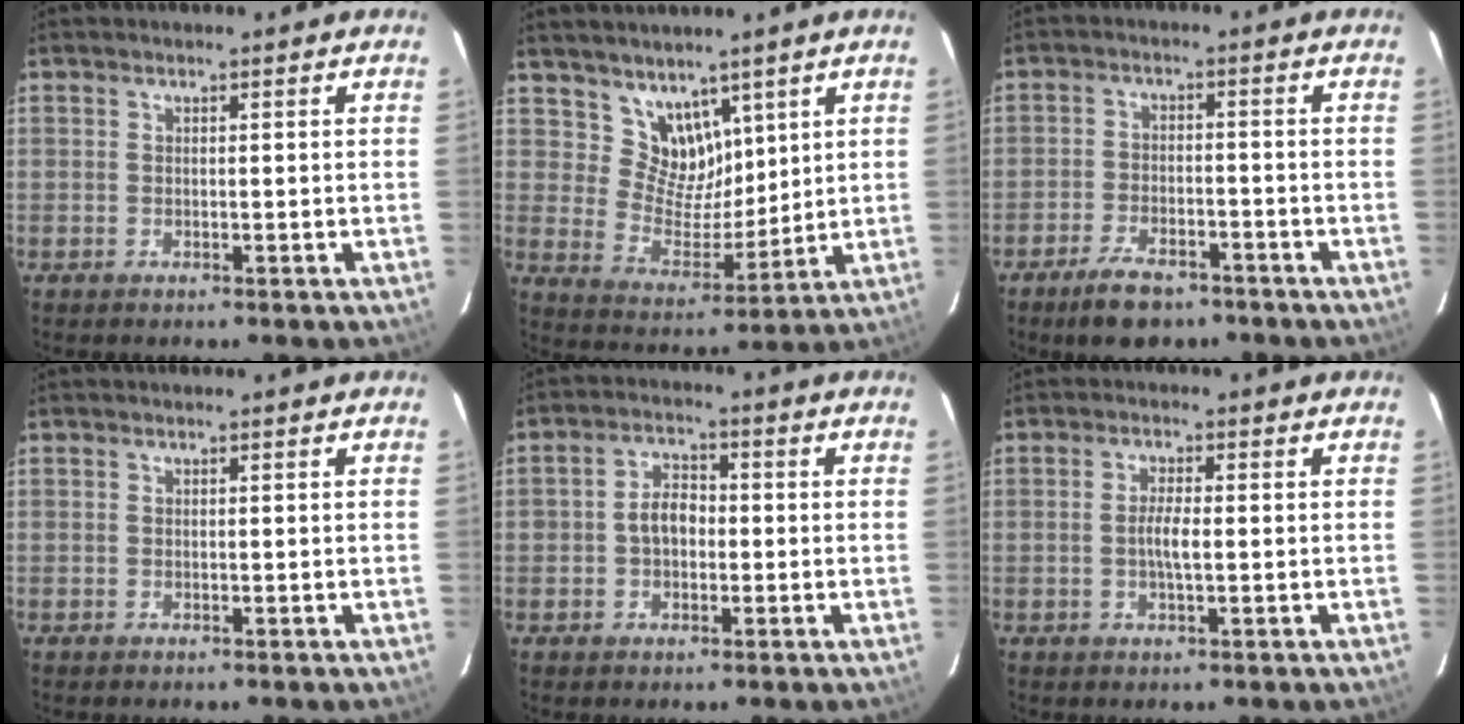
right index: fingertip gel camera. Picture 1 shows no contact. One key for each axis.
{"total": 8.6, "fx": 5.9, "fy": 5.7, "fz": 2.6, "tx": -0.037, "ty": -0.003, "tz": 0.120}
{"total": 8.6, "fx": -6.4, "fy": 3.8, "fz": 4.3, "tx": -0.103, "ty": -0.001, "tz": -0.102}
{"total": 0.0}
{"total": 5.0, "fx": -0.6, "fy": 3.6, "fz": 3.4, "tx": -0.060, "ty": 0.015, "tz": -0.008}
{"total": 3.1, "fx": -0.3, "fy": 0.6, "fz": 3.0, "tx": -0.057, "ty": 0.001, "tz": -0.007}